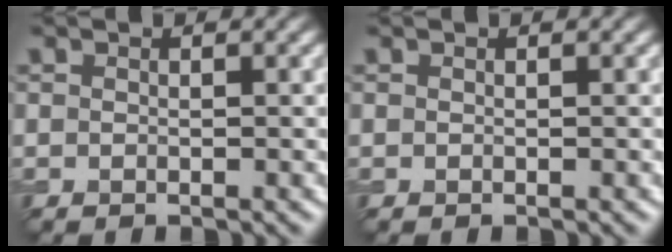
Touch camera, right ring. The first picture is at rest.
{"total": 0.0}